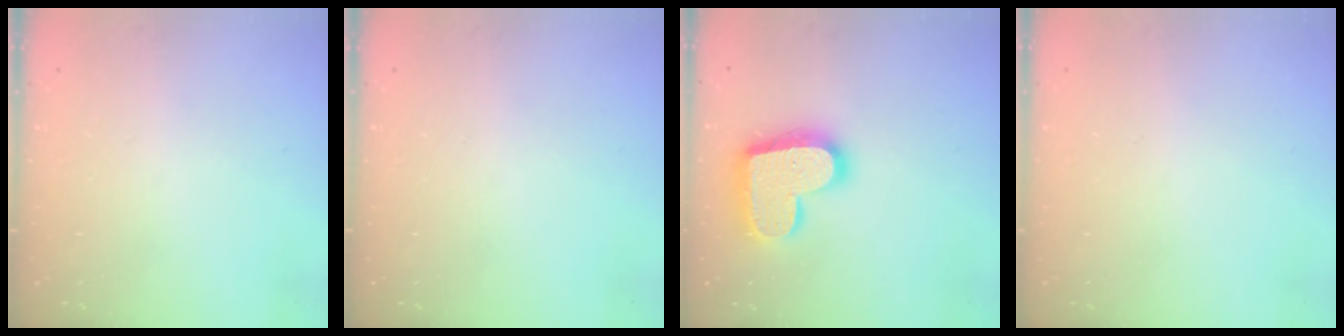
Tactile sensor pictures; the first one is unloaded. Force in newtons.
{"total": 0.0}
{"total": 18.7, "press": 18.7, "slide": 1.2}
{"total": 0.6, "press": 0.6, "slide": 0.2}